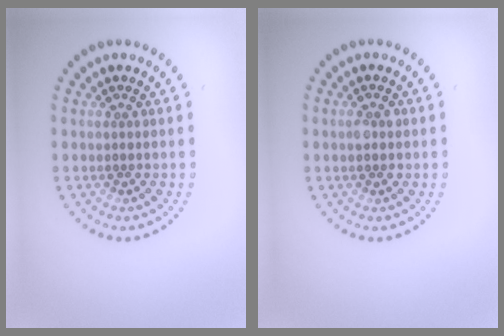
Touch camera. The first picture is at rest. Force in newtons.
{"total": 1.9, "press": 1.9, "slide": 0.1}